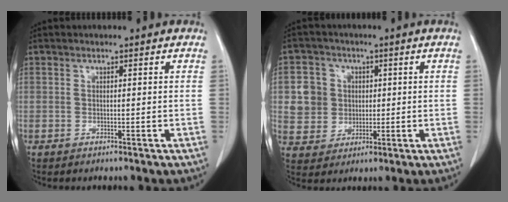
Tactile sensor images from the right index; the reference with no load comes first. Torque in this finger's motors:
{"motor_torque": [0.50, 0.20, 0.16, 0.05]}